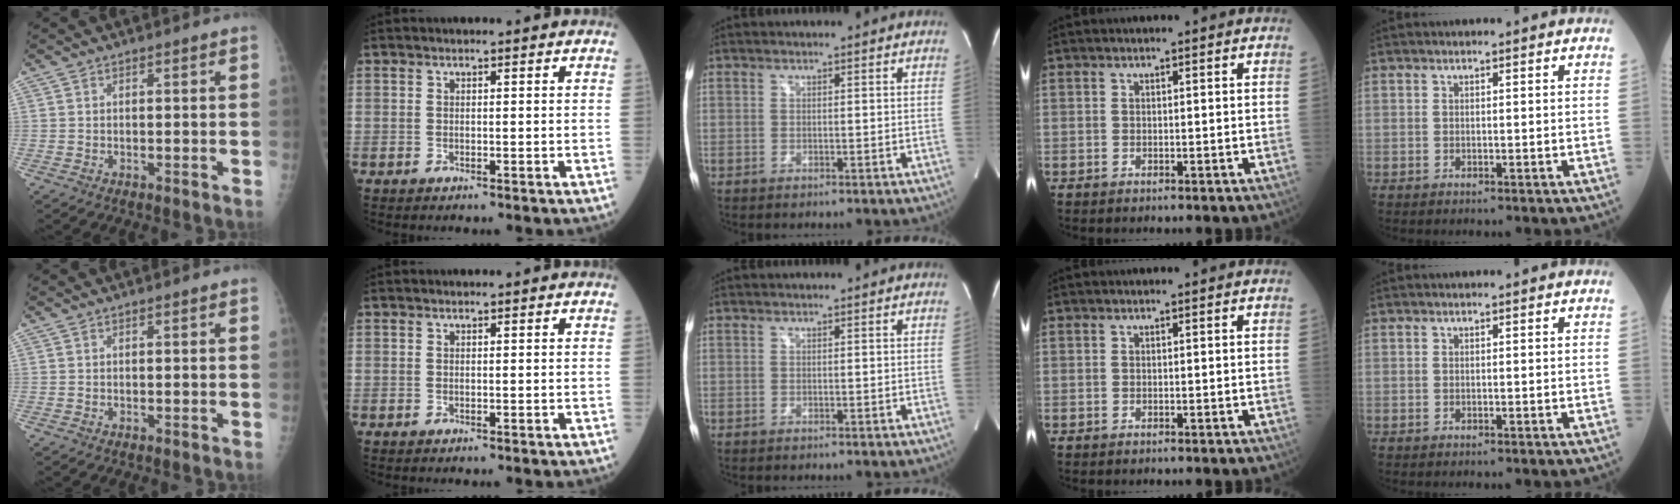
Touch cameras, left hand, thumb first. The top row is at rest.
{}